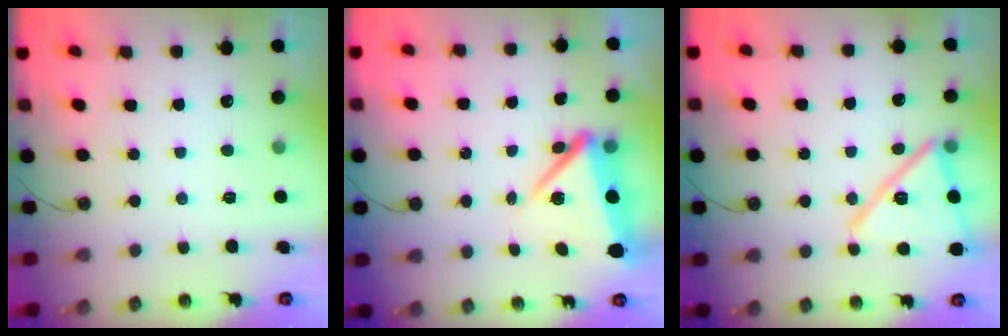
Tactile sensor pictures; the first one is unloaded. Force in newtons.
{"total": 7.7, "press": 7.6, "slide": 0.9}
{"total": 16.6, "press": 16.5, "slide": 0.7}